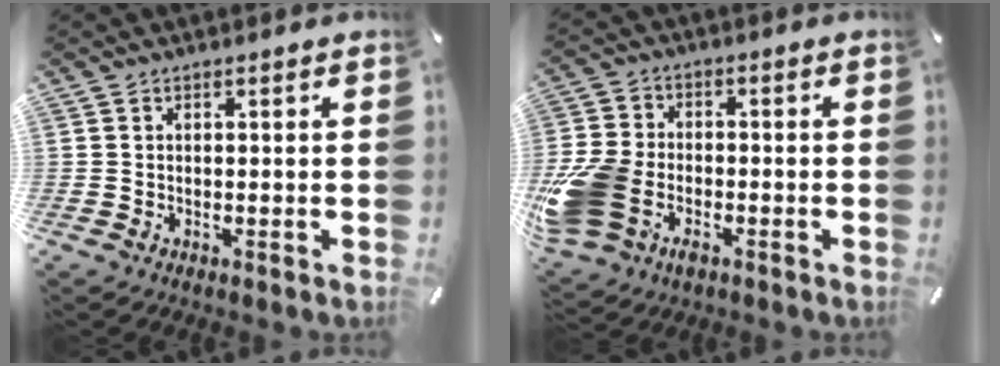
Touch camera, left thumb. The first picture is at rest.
{"total": 12.8, "force": [-4.9, 9.4, 7.2], "torque": [-0.153, 0.034, -0.083]}